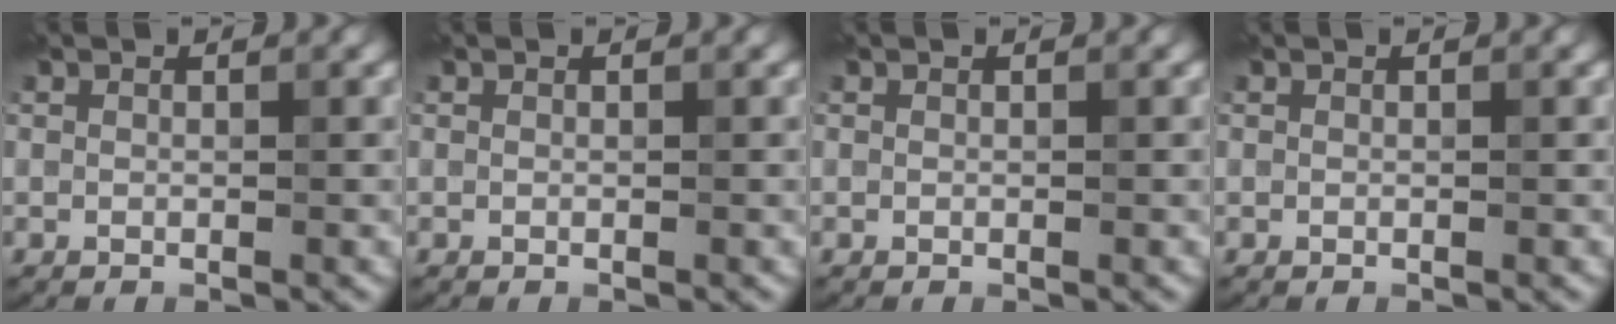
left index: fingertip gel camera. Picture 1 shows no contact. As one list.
[{"total": 0.0}, {"total": 0.0}, {"total": 0.0}]